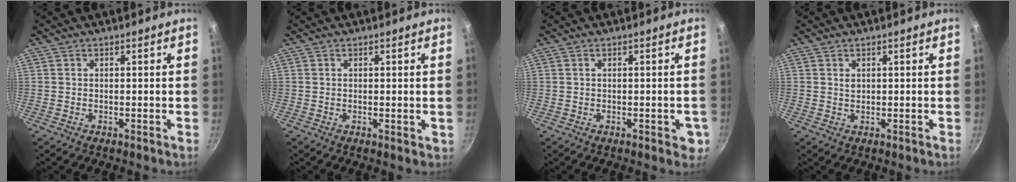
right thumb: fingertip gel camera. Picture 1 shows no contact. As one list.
[{"total": 0.9, "force": [0.1, 0.4, 0.8], "torque": [-0.006, -0.002, 0.000]}, {"total": 3.3, "force": [-0.8, 1.6, 2.8], "torque": [-0.012, 0.003, -0.007]}, {"total": 1.0, "force": [0.5, 0.7, 0.5], "torque": [-0.007, -0.001, 0.009]}]